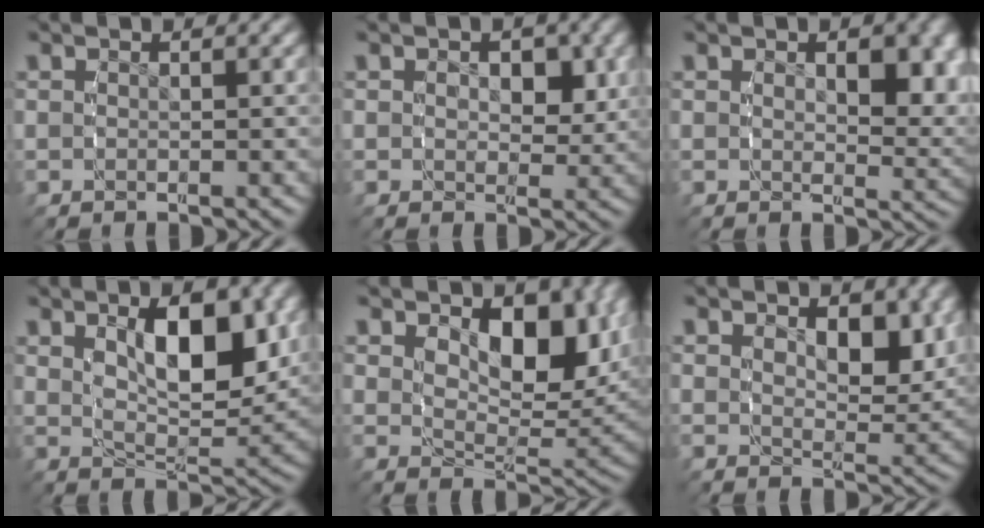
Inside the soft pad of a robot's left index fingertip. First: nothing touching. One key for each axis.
{"total": 2.9, "fx": 0.8, "fy": 2.1, "fz": 1.8, "tx": -0.028, "ty": -0.012, "tz": 0.017}
{"total": 3.5, "fx": 1.2, "fy": 1.4, "fz": 3.0, "tx": -0.034, "ty": -0.014, "tz": 0.026}
{"total": 6.4, "fx": 1.8, "fy": 2.4, "fz": 5.6, "tx": -0.087, "ty": -0.015, "tz": 0.039}
{"total": 7.2, "fx": 2.8, "fy": 3.5, "fz": 5.6, "tx": -0.080, "ty": -0.016, "tz": 0.052}
{"total": 3.5, "fx": 1.6, "fy": 1.5, "fz": 2.7, "tx": -0.043, "ty": -0.021, "tz": 0.035}